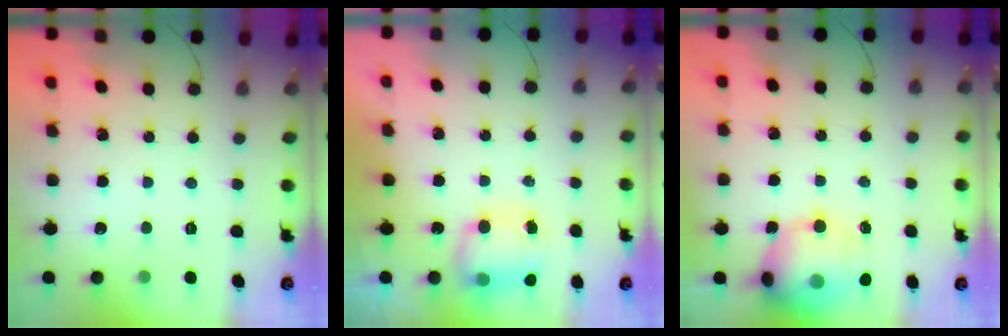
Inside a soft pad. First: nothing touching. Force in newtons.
{"total": 7.2, "press": 7.1, "slide": 1.5}
{"total": 15.8, "press": 15.7, "slide": 2.3}